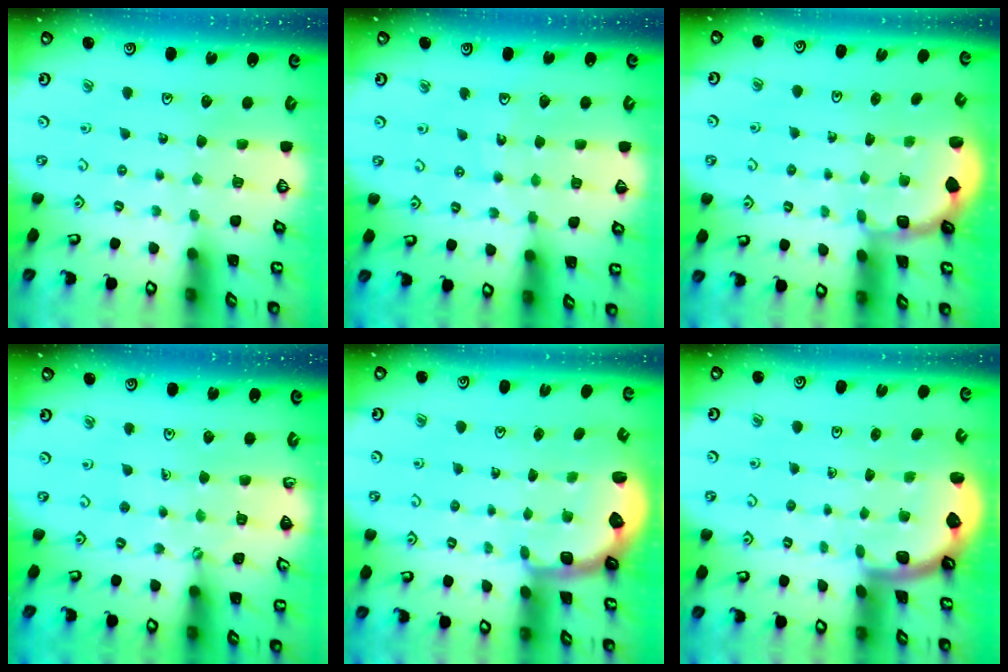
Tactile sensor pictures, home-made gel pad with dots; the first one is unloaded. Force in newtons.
{"total": 4.2, "press": 3.3, "slide": 2.5}
{"total": 1.8, "press": 1.6, "slide": 0.7}
{"total": 1.4, "press": 1.3, "slide": 0.3}
{"total": 2.7, "press": 2.1, "slide": 1.7}
{"total": 1.6, "press": 1.6, "slide": 0.1}